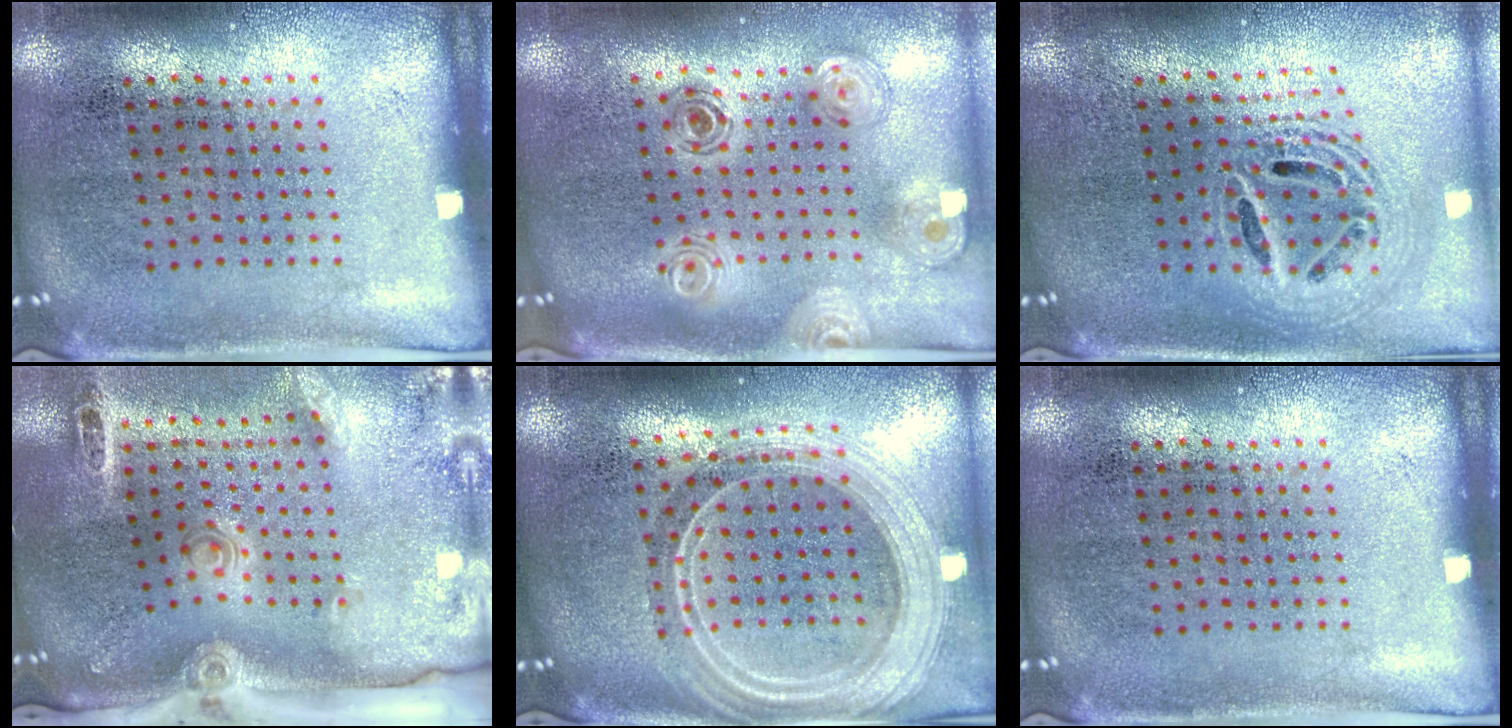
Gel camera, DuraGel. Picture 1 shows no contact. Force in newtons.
{"total": 1.3, "press": 1.3, "slide": 0.4}
{"total": 2.1, "press": 1.7, "slide": 1.3}
{"total": 3.0, "press": 2.2, "slide": 2.1}
{"total": 2.7, "press": 2.2, "slide": 1.4}
{"total": 0.0}